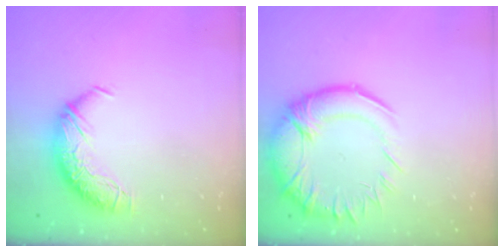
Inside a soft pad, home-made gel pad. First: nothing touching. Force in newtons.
{"total": 7.5, "press": 6.3, "slide": 4.0}